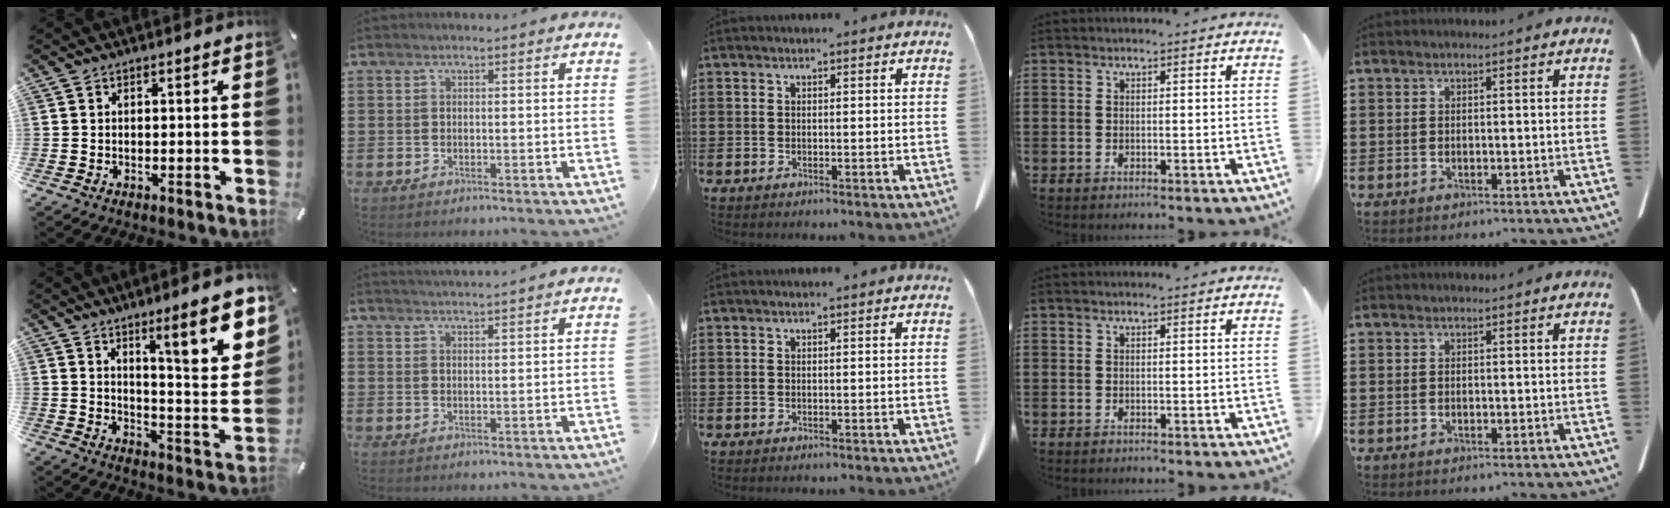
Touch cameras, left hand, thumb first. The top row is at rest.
{"thumb": {"total": 15.8, "force": [9.6, 3.5, 12.1], "torque": [-0.158, -0.074, 0.149]}, "index": {"total": 2.1, "force": [2.1, -0.4, 0.1], "torque": [-0.007, -0.004, 0.040]}}